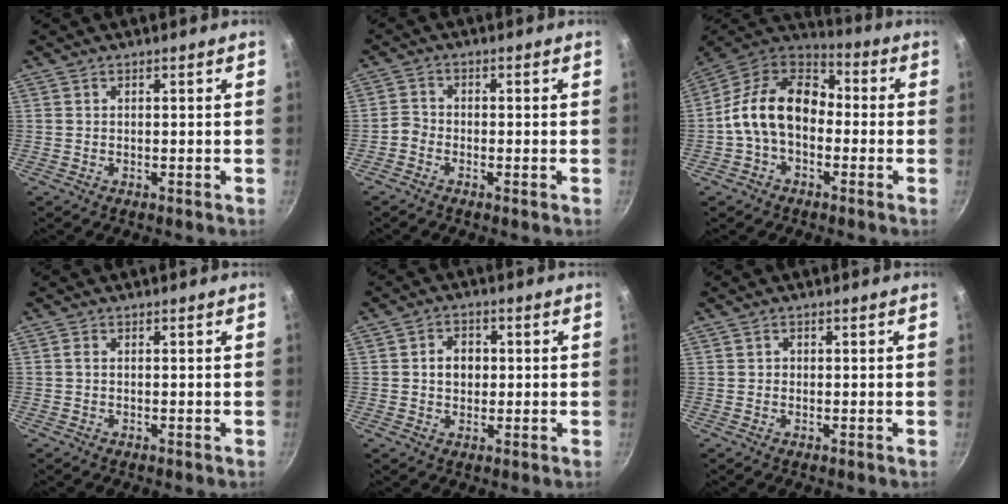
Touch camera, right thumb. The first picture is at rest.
{"total": 2.2, "force": [-1.5, 1.2, 1.1], "torque": [-0.031, 0.016, -0.038]}
{"total": 15.8, "force": [-1.5, 11.1, 11.2], "torque": [-0.167, 0.046, -0.049]}
{"total": 0.6, "force": [0.0, 0.3, 0.5], "torque": [-0.010, 0.003, -0.002]}
{"total": 4.8, "force": [0.3, 3.9, 2.7], "torque": [-0.018, 0.007, 0.002]}
{"total": 0.8, "force": [0.1, 0.7, 0.3], "torque": [-0.001, 0.002, 0.001]}